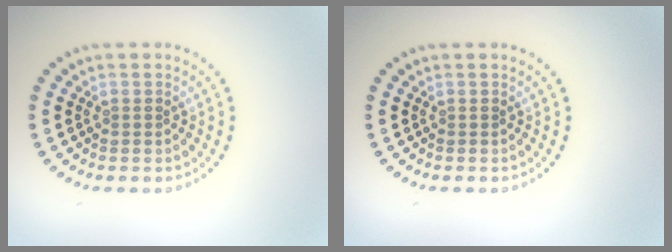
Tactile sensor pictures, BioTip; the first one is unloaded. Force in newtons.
{"total": 0.0}